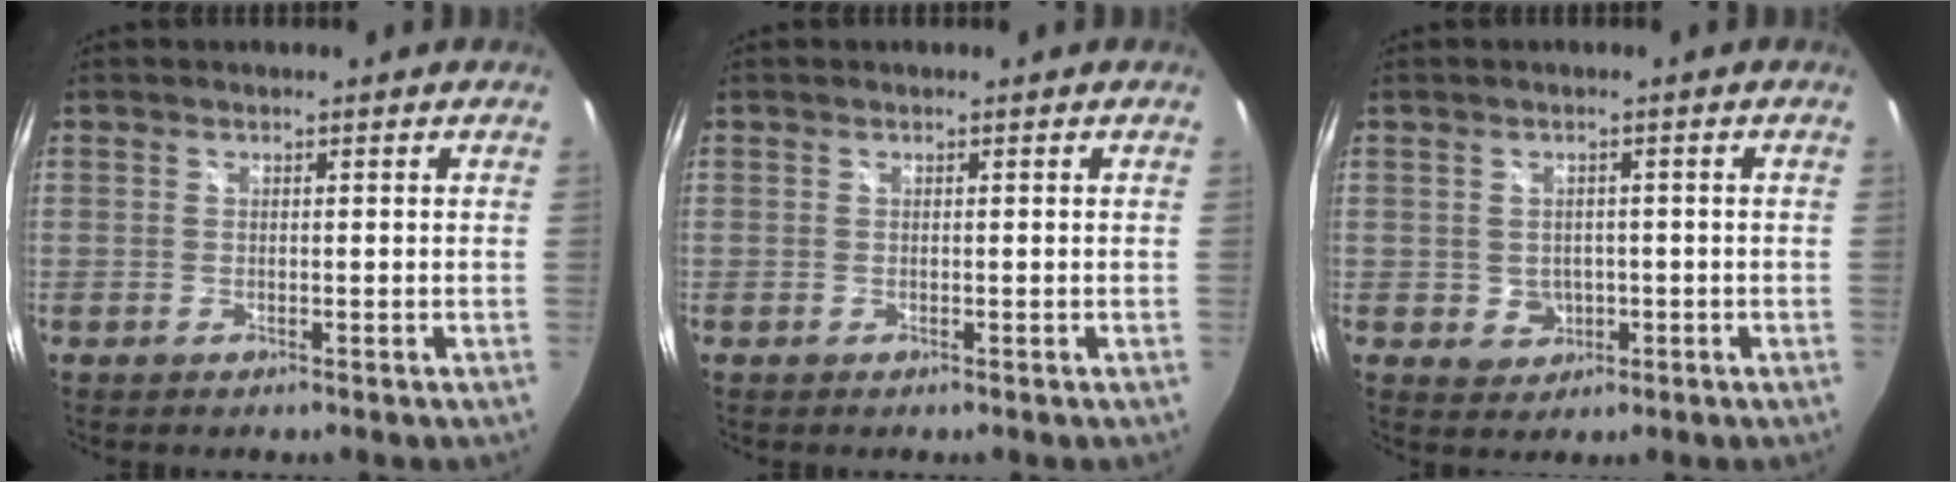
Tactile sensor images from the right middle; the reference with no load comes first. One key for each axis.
{"total": 0.0}
{"total": 3.8, "fx": -0.6, "fy": 3.5, "fz": 1.2, "tx": -0.027, "ty": 0.002, "tz": 0.002}